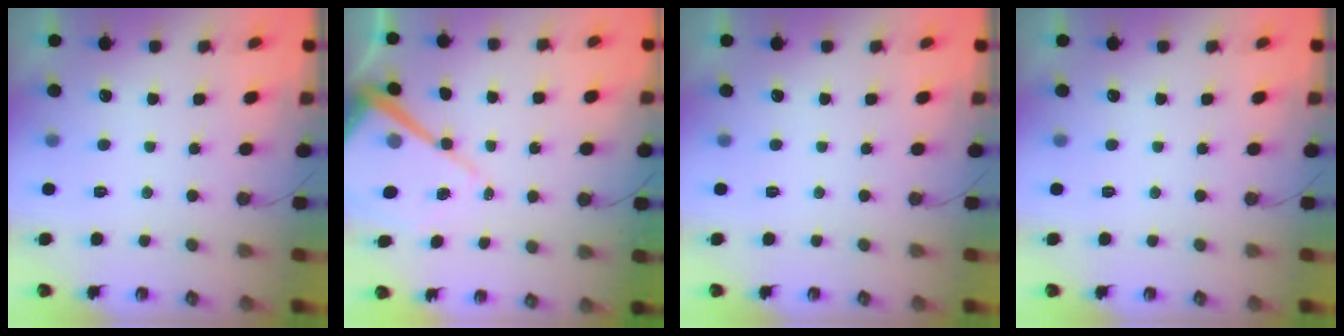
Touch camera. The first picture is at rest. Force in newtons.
{"total": 12.7, "press": 12.7, "slide": 1.0}
{"total": 0.0}
{"total": 0.0}